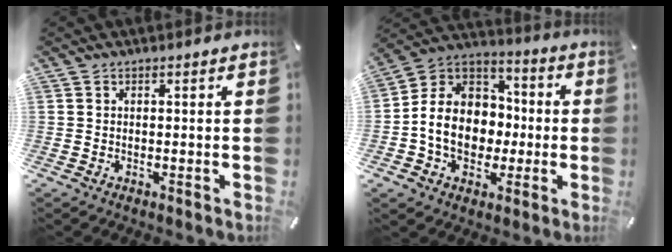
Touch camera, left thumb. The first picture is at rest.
{"total": 13.2, "force": [-2.7, 11.4, 6.0], "torque": [-0.141, 0.011, -0.045]}